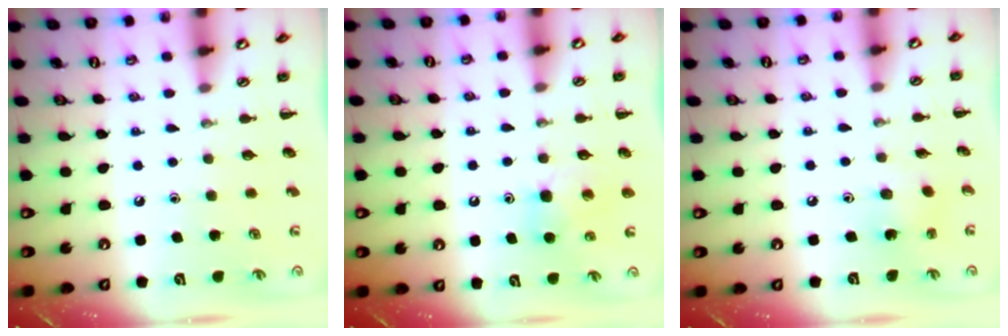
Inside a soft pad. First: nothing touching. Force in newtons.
{"total": 6.2, "press": 6.1, "slide": 1.5}
{"total": 1.5, "press": 1.4, "slide": 0.5}